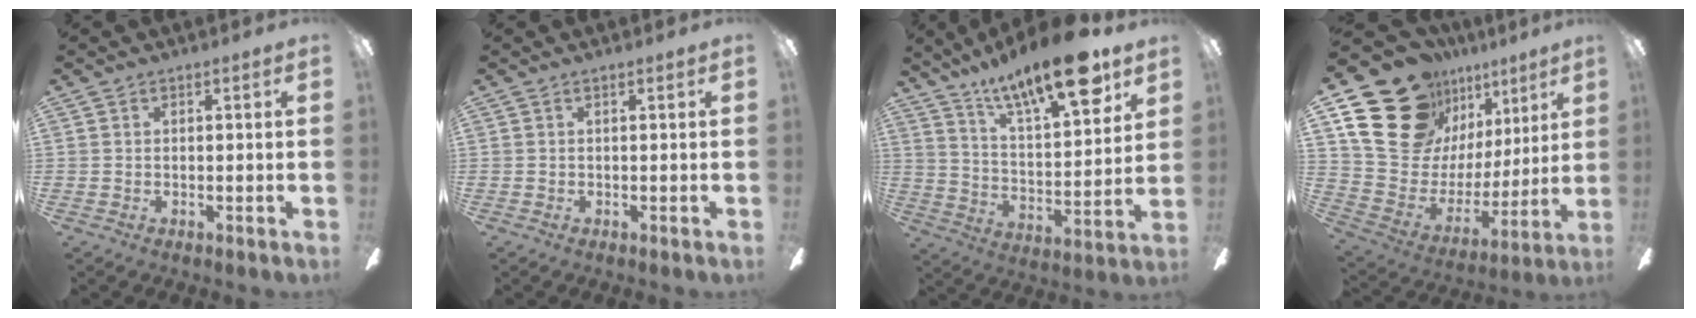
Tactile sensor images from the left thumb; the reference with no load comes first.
{"total": 0.0}
{"total": 19.6, "force": [13.8, 6.3, 12.3], "torque": [-0.201, -0.078, 0.229]}
{"total": 23.5, "force": [14.9, 15.1, 10.1], "torque": [-0.181, -0.084, 0.297]}